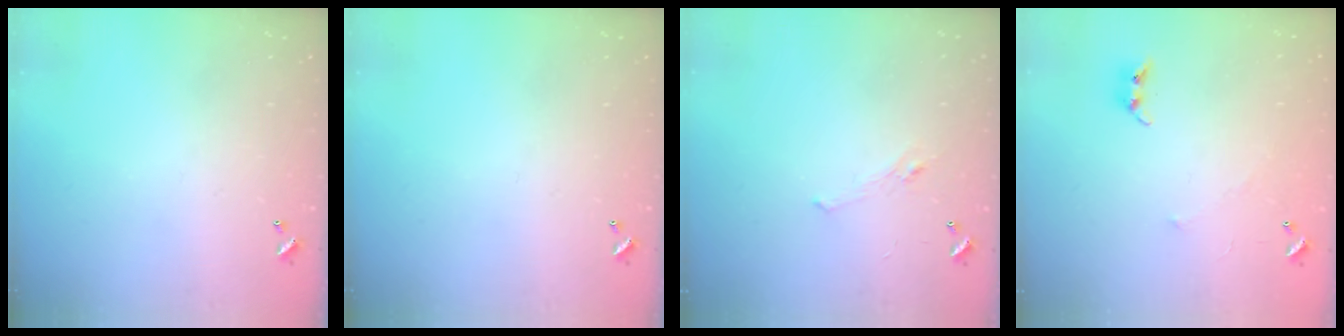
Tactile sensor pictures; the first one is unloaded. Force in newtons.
{"total": 0.0}
{"total": 1.2, "press": 0.8, "slide": 0.9}
{"total": 5.4, "press": 5.4, "slide": 0.7}